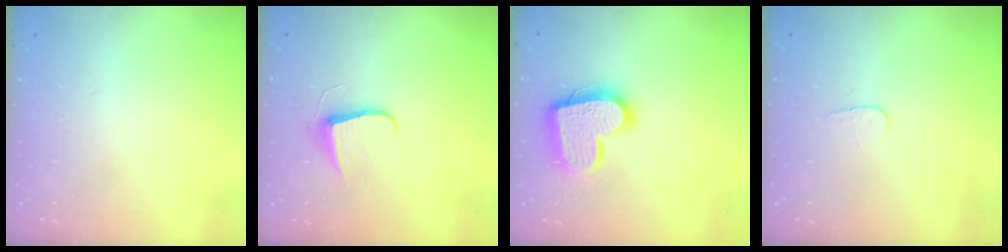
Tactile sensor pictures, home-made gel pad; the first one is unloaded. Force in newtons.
{"total": 7.1, "press": 7.1, "slide": 0.7}
{"total": 17.4, "press": 17.3, "slide": 1.4}
{"total": 3.5, "press": 3.4, "slide": 0.4}